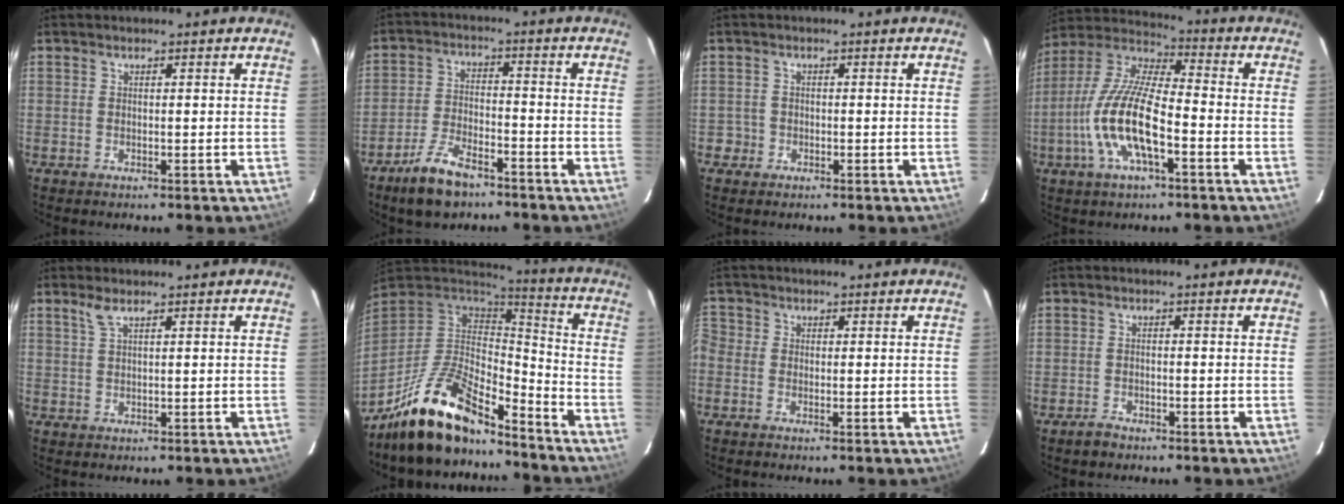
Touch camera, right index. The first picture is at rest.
{"total": 9.1, "force": [-6.6, 3.6, 5.0], "torque": [-0.117, -0.001, -0.121]}
{"total": 2.1, "force": [-0.8, 1.9, -0.2], "torque": [0.004, 0.014, -0.012]}
{"total": 15.5, "force": [-5.1, 4.9, 13.7], "torque": [-0.286, -0.004, -0.105]}
{"total": 1.6, "force": [1.1, 0.1, 1.2], "torque": [-0.027, 0.004, 0.025]}
{"total": 18.9, "force": [-14.5, 6.2, 10.5], "torque": [-0.218, -0.013, -0.258]}
{"total": 2.1, "force": [-0.8, 1.8, 0.7], "torque": [-0.022, 0.002, -0.026]}
{"total": 2.0, "force": [-1.6, 0.9, 0.7], "torque": [-0.017, 0.001, -0.028]}